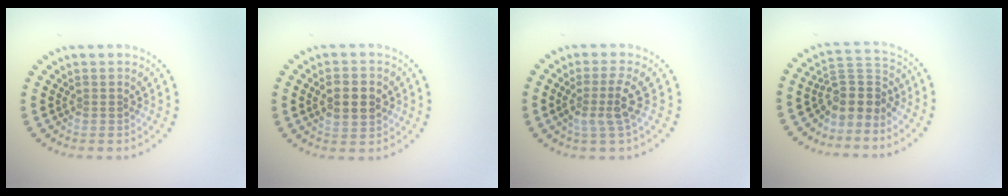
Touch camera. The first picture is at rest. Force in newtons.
{"total": 4.3, "press": 4.3, "slide": 0.2}
{"total": 3.0, "press": 2.2, "slide": 2.0}
{"total": 3.4, "press": 2.6, "slide": 2.3}